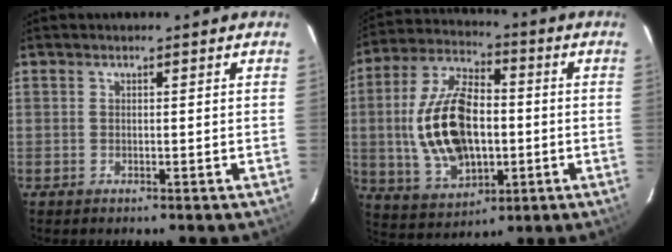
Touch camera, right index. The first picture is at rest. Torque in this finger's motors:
{"motor_torque": [1.16, -0.49, 0.76, 0.16]}